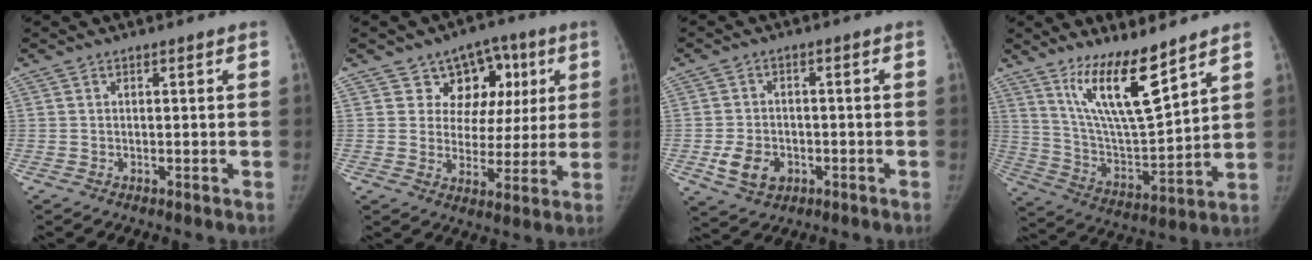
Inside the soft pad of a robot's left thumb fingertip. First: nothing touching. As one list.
[{"total": 11.6, "force": [4.9, 9.4, 4.7], "torque": [-0.006, -0.007, 0.071]}, {"total": 7.0, "force": [-2.5, 5.3, 3.7], "torque": [-0.053, 0.010, -0.036]}, {"total": 14.8, "force": [10.0, 3.0, 10.5], "torque": [-0.172, -0.074, 0.198]}]